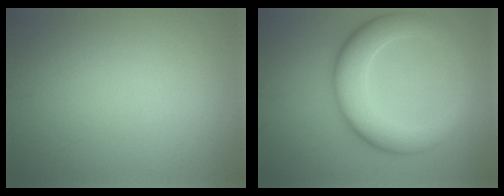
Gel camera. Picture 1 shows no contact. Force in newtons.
{"total": 7.5, "press": 7.5, "slide": 0.3}